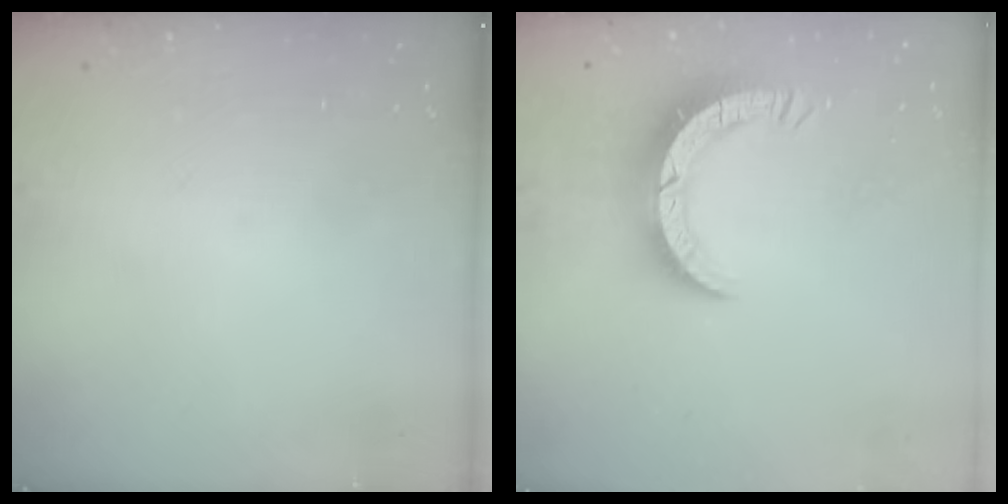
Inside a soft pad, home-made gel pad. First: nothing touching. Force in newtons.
{"total": 8.6, "press": 8.5, "slide": 0.8}